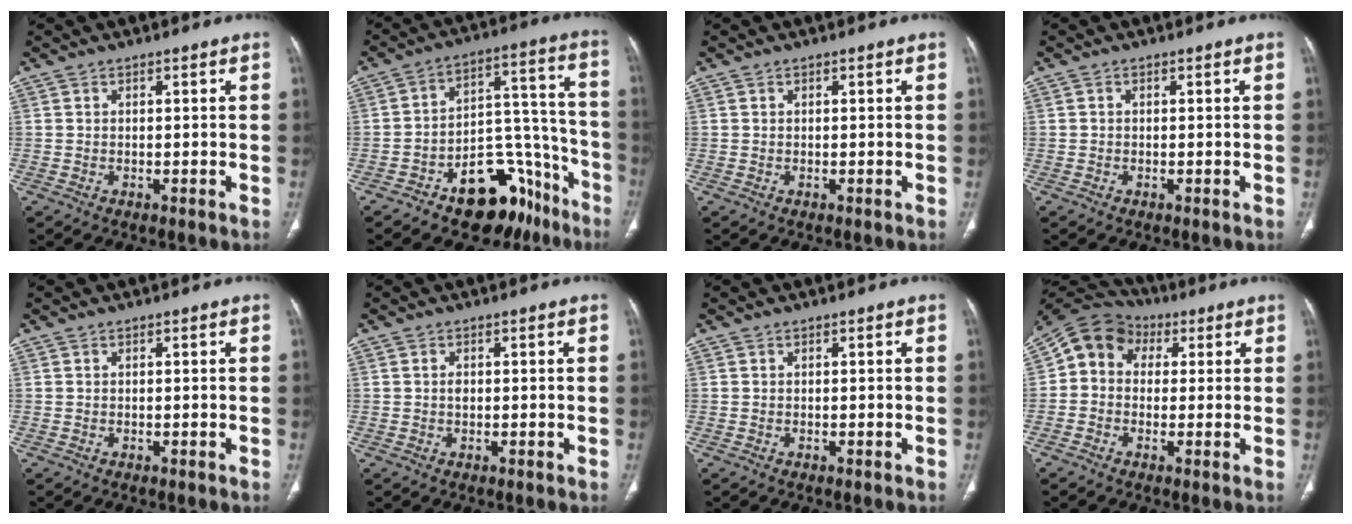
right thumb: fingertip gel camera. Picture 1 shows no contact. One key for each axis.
{"total": 18.7, "fx": -11.1, "fy": 10.2, "fz": 11.1, "tx": -0.096, "ty": 0.111, "tz": -0.160}
{"total": 0.0}
{"total": 0.0}
{"total": 0.0}
{"total": 1.0, "fx": 0.1, "fy": 0.7, "fz": 0.8, "tx": -0.013, "ty": 0.001, "tz": 0.003}
{"total": 0.0}
{"total": 9.2, "fx": 1.2, "fy": 7.9, "fz": 4.6, "tx": -0.069, "ty": 0.028, "tz": 0.004}